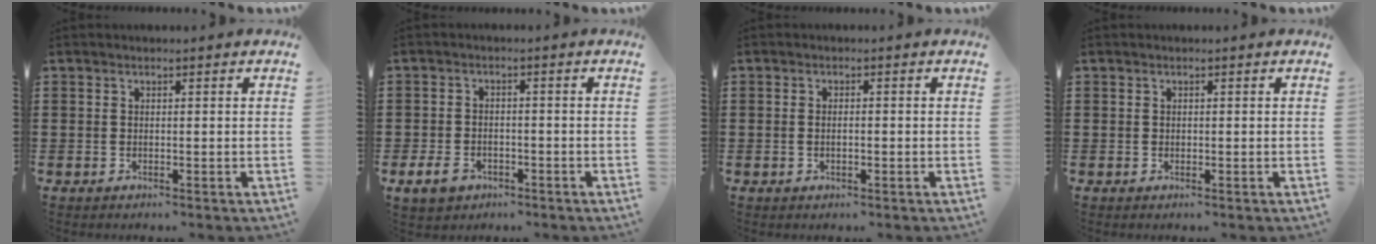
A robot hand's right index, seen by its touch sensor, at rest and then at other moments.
{"total": 3.0, "force": [-2.0, 1.9, 1.3], "torque": [-0.031, 0.003, -0.042]}
{"total": 1.4, "force": [-0.3, 0.6, 1.2], "torque": [-0.023, 0.002, -0.005]}
{"total": 0.0}